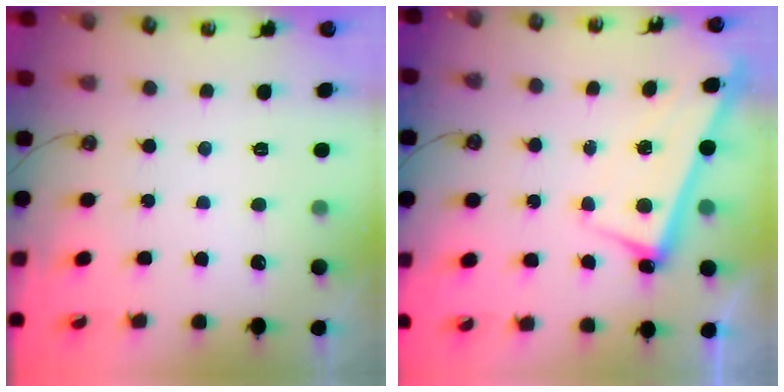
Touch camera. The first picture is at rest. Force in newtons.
{"total": 2.8, "press": 2.8, "slide": 0.4}